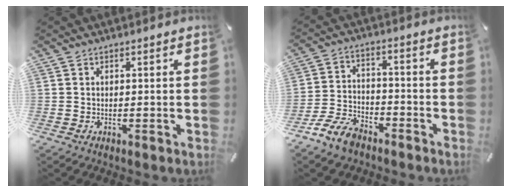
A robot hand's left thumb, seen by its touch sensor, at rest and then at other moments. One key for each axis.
{"total": 9.7, "fx": -7.1, "fy": 4.9, "fz": 4.2, "tx": -0.089, "ty": 0.037, "tz": -0.136}